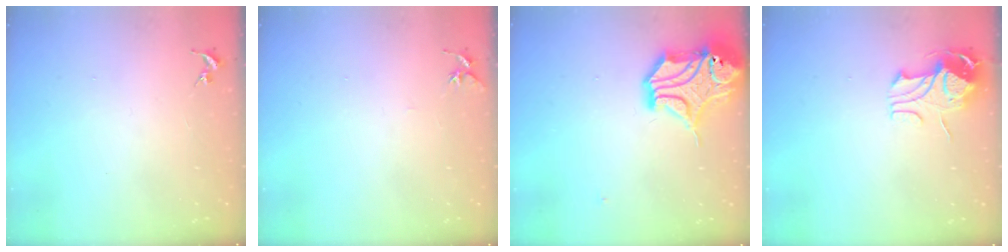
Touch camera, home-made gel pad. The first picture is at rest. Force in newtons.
{"total": 4.9, "press": 4.8, "slide": 0.5}
{"total": 16.6, "press": 16.5, "slide": 2.1}
{"total": 10.0, "press": 9.9, "slide": 0.6}